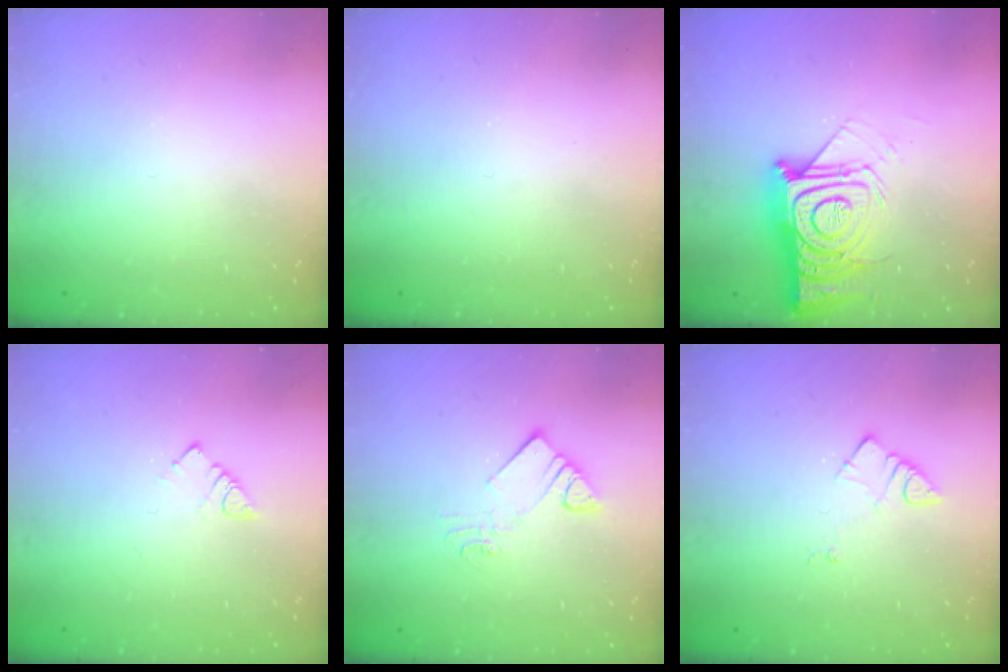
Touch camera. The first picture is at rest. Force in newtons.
{"total": 2.8, "press": 2.8, "slide": 0.4}
{"total": 18.4, "press": 18.4, "slide": 1.5}
{"total": 2.9, "press": 2.9, "slide": 0.5}
{"total": 7.5, "press": 7.5, "slide": 0.4}
{"total": 3.8, "press": 3.8, "slide": 0.5}